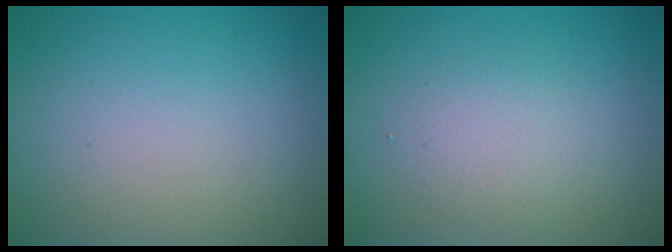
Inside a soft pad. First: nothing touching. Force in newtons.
{"total": 2.2, "press": 2.2, "slide": 0.2}